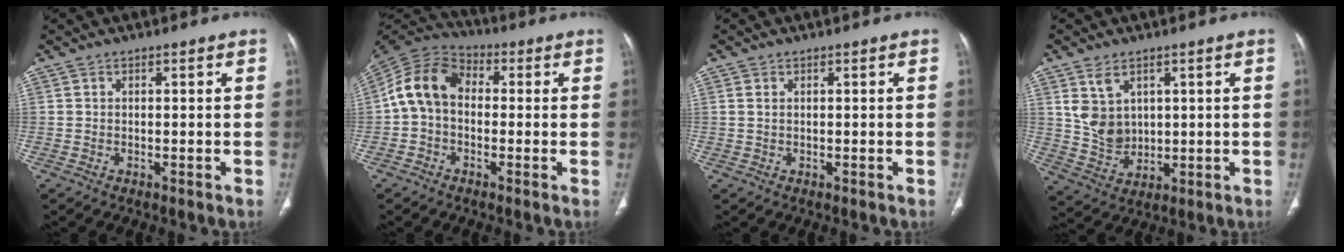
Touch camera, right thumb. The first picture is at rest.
{"total": 10.8, "force": [-0.2, 8.1, 7.1], "torque": [-0.125, 0.033, -0.020]}
{"total": 1.1, "force": [0.4, 0.7, 0.7], "torque": [-0.018, 0.002, 0.012]}
{"total": 7.2, "force": [2.9, 5.3, 4.0], "torque": [-0.062, -0.018, 0.074]}